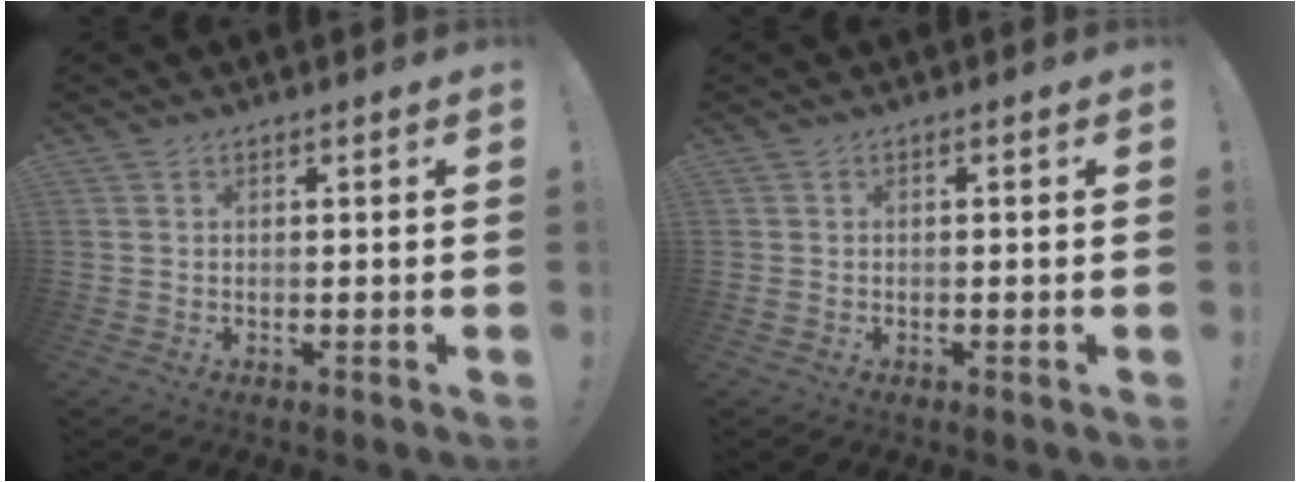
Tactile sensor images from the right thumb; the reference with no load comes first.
{"total": 0.9, "force": [-0.4, 0.5, 0.5], "torque": [-0.007, 0.002, -0.008]}